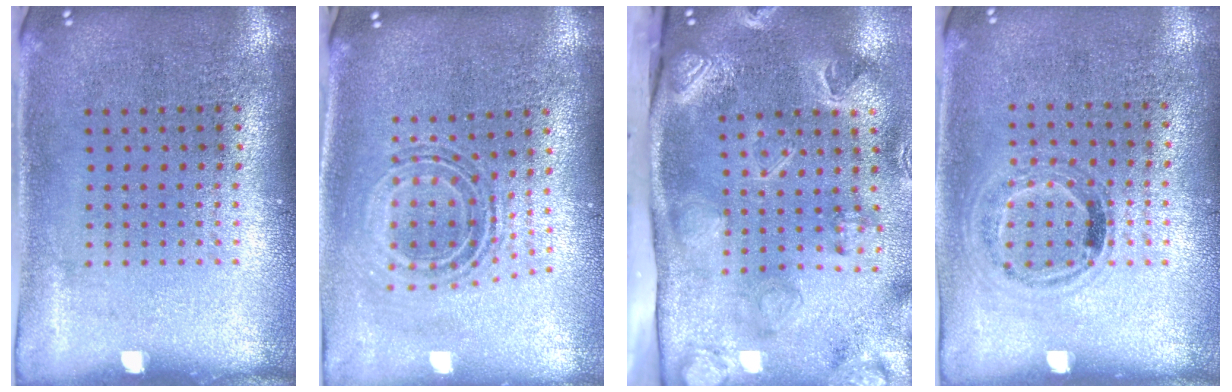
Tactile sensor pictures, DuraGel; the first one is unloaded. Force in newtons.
{"total": 0.8, "press": 0.8, "slide": 0.3}
{"total": 3.4, "press": 3.0, "slide": 1.6}
{"total": 1.1, "press": 0.9, "slide": 0.6}